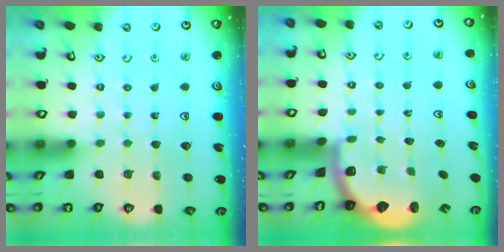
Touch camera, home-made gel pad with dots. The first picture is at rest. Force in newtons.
{"total": 2.0, "press": 2.0, "slide": 0.5}